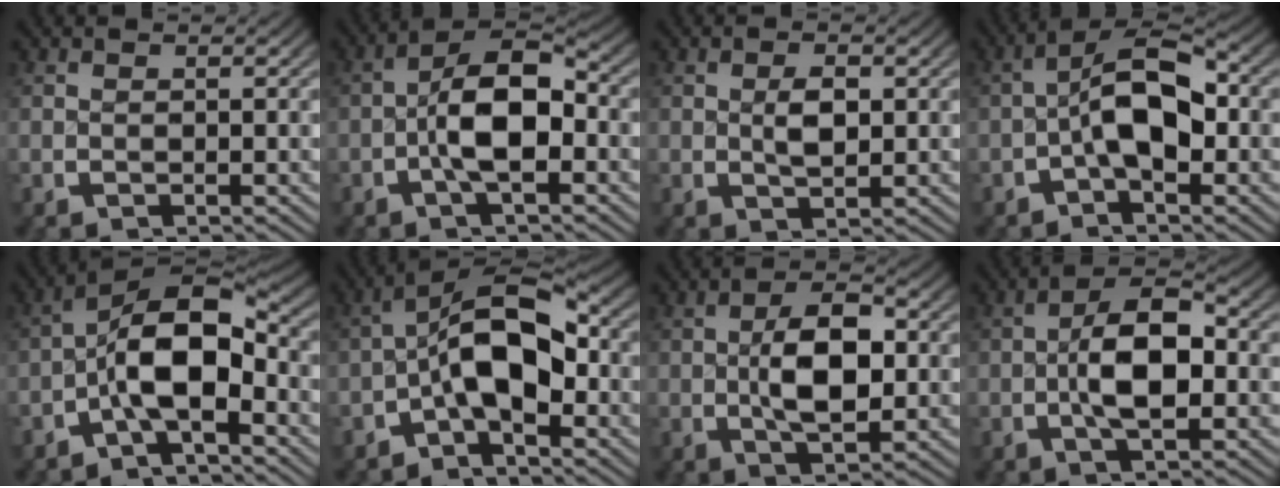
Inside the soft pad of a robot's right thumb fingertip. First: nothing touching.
{"total": 8.7, "force": [-0.5, 4.8, 7.3], "torque": [-0.129, -0.018, -0.007]}
{"total": 2.5, "force": [0.3, 1.3, 2.1], "torque": [-0.037, -0.003, 0.009]}
{"total": 7.5, "force": [-0.3, 4.3, 6.1], "torque": [-0.098, -0.011, -0.007]}
{"total": 10.7, "force": [-1.4, 5.7, 8.9], "torque": [-0.154, -0.022, -0.020]}
{"total": 9.4, "force": [-0.8, 5.3, 7.7], "torque": [-0.128, -0.013, -0.014]}
{"total": 6.6, "force": [-0.3, 3.6, 5.5], "torque": [-0.103, -0.011, 0.000]}
{"total": 7.8, "force": [-0.4, 4.2, 6.5], "torque": [-0.117, -0.017, -0.004]}